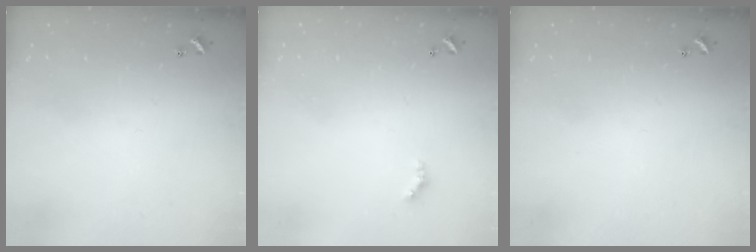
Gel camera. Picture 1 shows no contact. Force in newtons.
{"total": 1.6, "press": 1.6, "slide": 0.4}
{"total": 0.0}